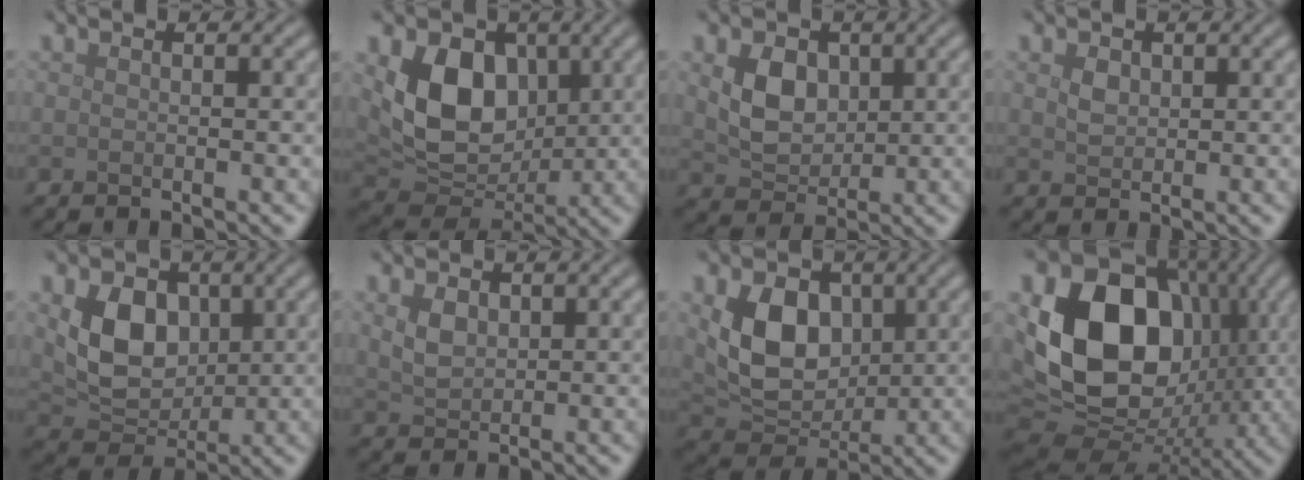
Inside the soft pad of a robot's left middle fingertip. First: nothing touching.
{"total": 8.3, "force": [1.7, 6.0, 5.5], "torque": [-0.102, -0.013, 0.033]}
{"total": 4.2, "force": [1.0, 3.1, 2.6], "torque": [-0.056, -0.003, 0.019]}
{"total": 1.4, "force": [0.6, 1.0, 0.7], "torque": [-0.015, 0.001, 0.012]}
{"total": 6.0, "force": [1.2, 4.4, 3.9], "torque": [-0.075, -0.007, 0.025]}
{"total": 2.2, "force": [0.9, 1.5, 1.4], "torque": [-0.032, -0.001, 0.020]}
{"total": 7.0, "force": [1.4, 5.0, 4.6], "torque": [-0.085, -0.007, 0.029]}
{"total": 15.4, "force": [2.1, 11.6, 9.9], "torque": [-0.173, -0.004, 0.031]}